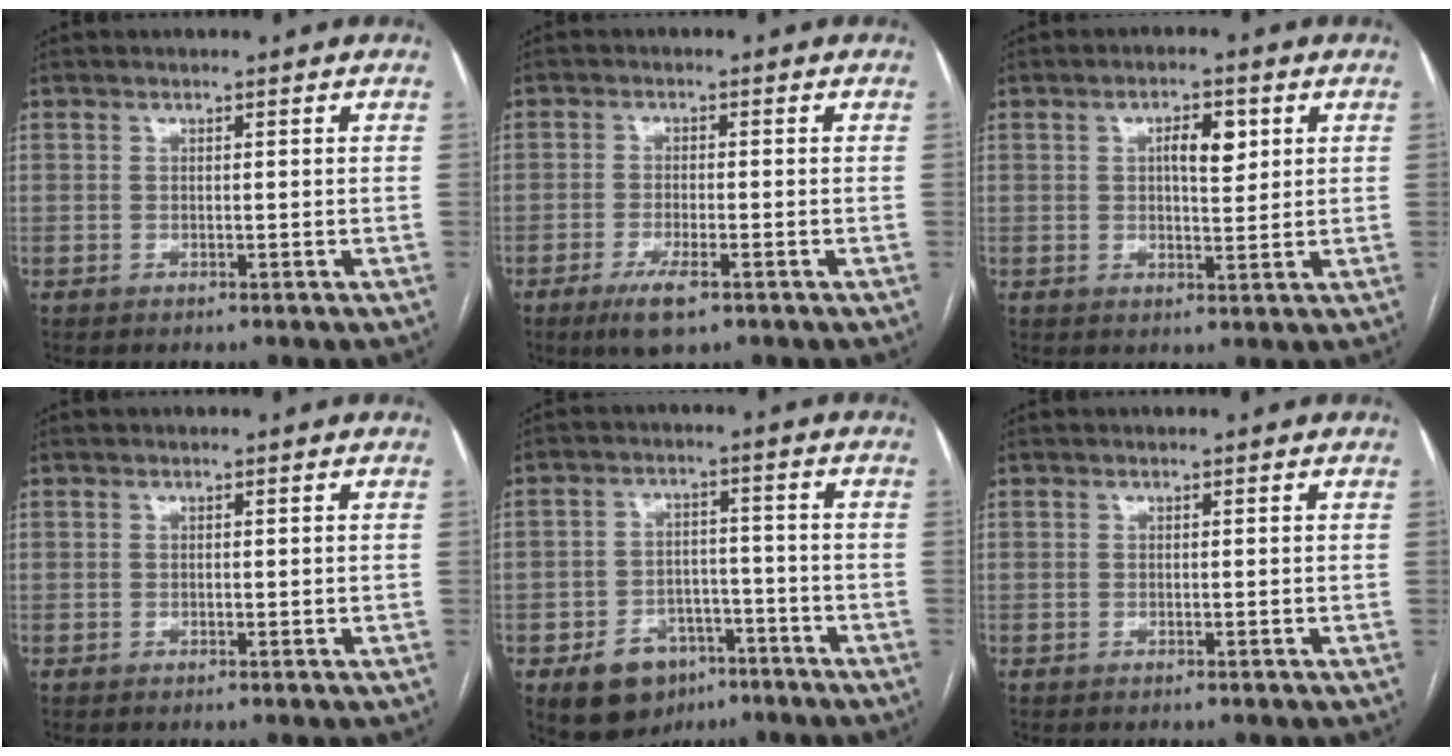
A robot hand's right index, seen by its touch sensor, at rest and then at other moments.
{"total": 5.0, "force": [-3.0, 1.0, 3.9], "torque": [-0.078, -0.010, -0.049]}
{"total": 4.6, "force": [1.5, 1.6, 4.0], "torque": [-0.064, 0.006, 0.023]}
{"total": 0.0}
{"total": 8.6, "force": [-4.8, 6.2, 3.6], "torque": [-0.063, 0.013, -0.068]}
{"total": 0.0}